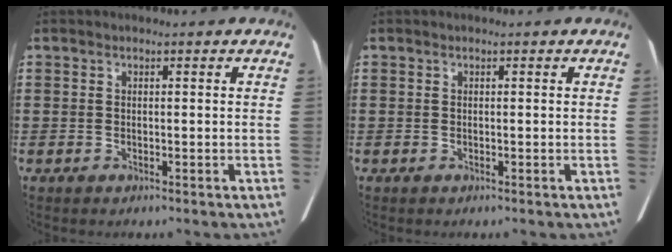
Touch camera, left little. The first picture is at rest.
{"total": 0.0}